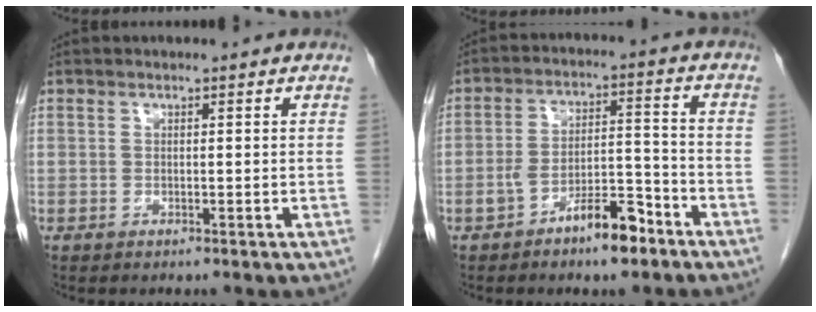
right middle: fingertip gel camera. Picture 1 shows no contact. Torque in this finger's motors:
{"motor_torque": [1.07, -1.07, 0.61, 0.11]}